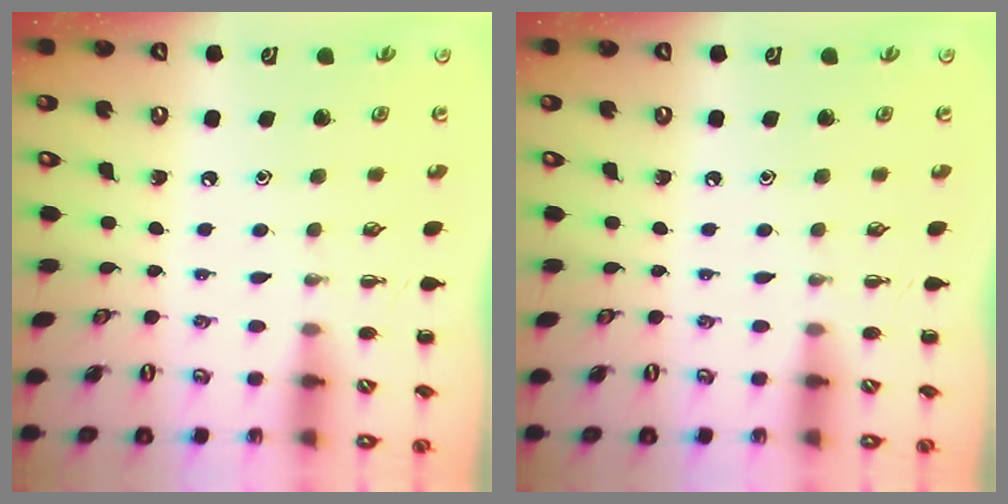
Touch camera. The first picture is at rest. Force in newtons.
{"total": 0.0}